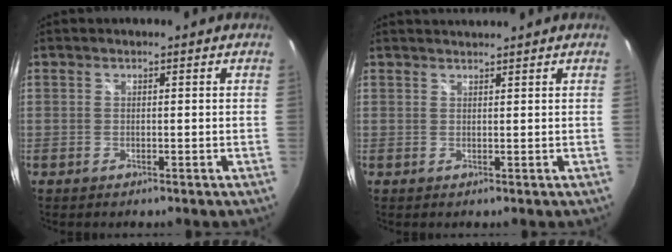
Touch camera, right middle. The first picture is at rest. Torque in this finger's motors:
{"motor_torque": [-0.29, -0.29, -0.04, -0.01]}